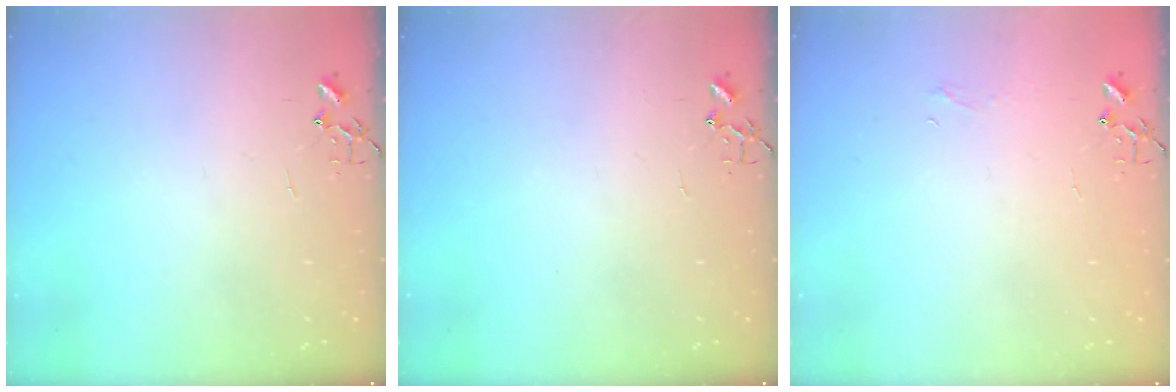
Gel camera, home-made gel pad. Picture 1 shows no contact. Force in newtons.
{"total": 0.0}
{"total": 3.9, "press": 3.9, "slide": 0.5}